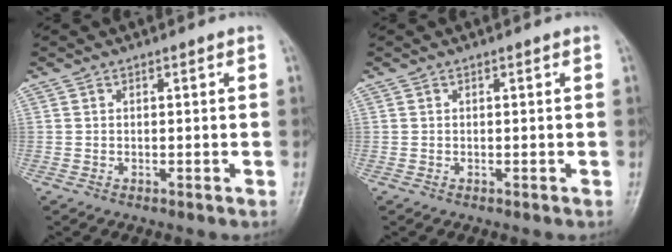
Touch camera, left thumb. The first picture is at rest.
{"total": 0.0}